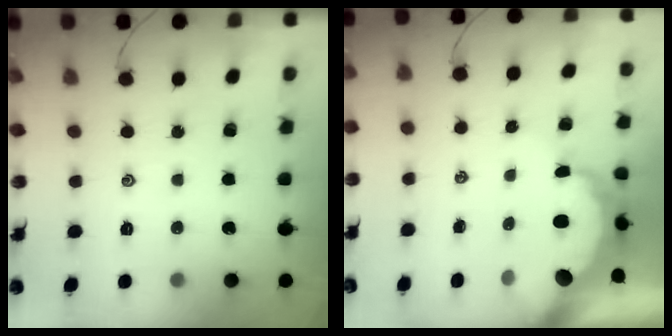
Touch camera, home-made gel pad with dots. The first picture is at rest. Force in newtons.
{"total": 8.7, "press": 8.7, "slide": 1.0}